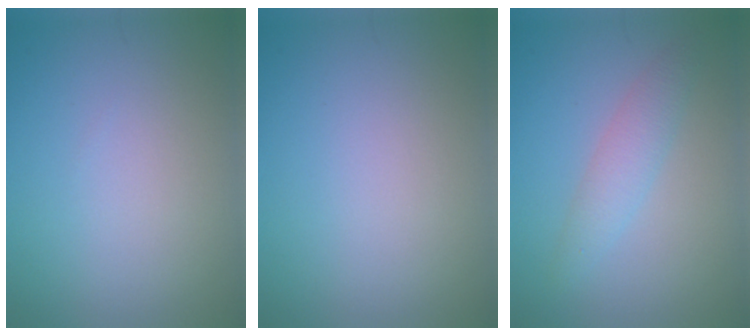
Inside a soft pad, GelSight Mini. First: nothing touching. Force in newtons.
{"total": 0.0}
{"total": 2.4, "press": 2.4, "slide": 0.1}